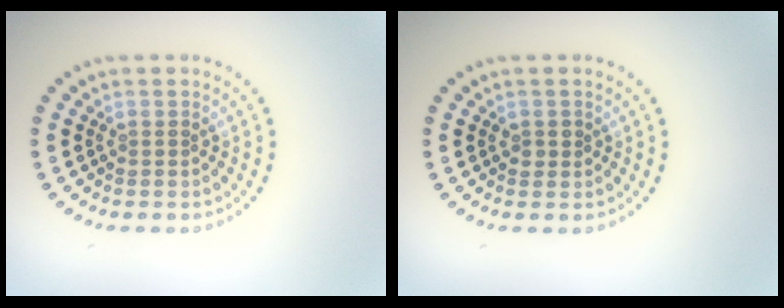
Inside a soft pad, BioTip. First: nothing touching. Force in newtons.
{"total": 0.9, "press": 0.8, "slide": 0.1}